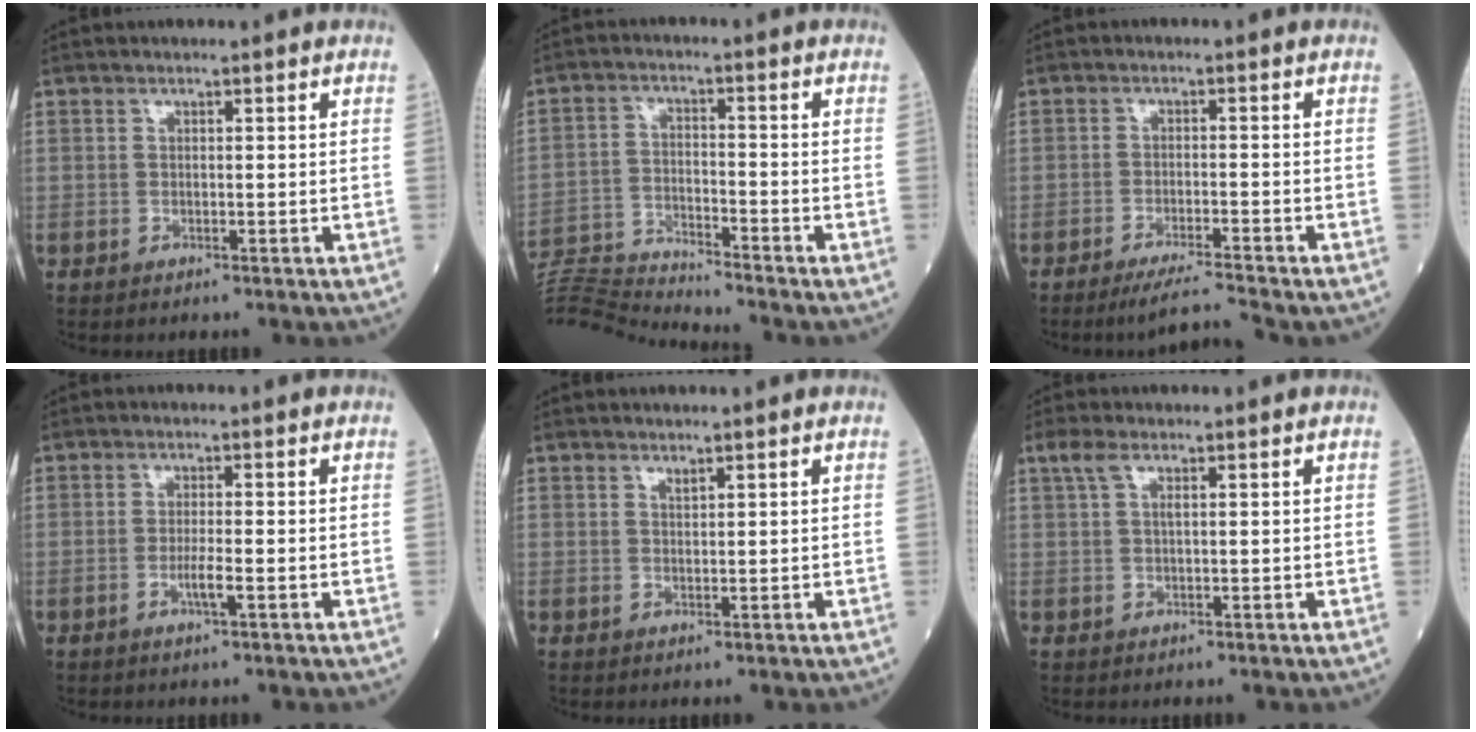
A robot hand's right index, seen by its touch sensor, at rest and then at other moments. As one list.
[{"total": 10.3, "force": [-10.1, -2.4, 0.4], "torque": [-0.012, 0.007, -0.191]}, {"total": 5.2, "force": [-4.6, -0.9, 2.3], "torque": [-0.037, -0.019, -0.079]}, {"total": 2.3, "force": [-0.9, -0.1, 2.1], "torque": [-0.042, -0.002, -0.017]}, {"total": 0.6, "force": [0.5, 0.0, 0.3], "torque": [-0.008, -0.004, 0.011]}, {"total": 2.8, "force": [1.3, 1.0, 2.2], "torque": [-0.056, 0.027, 0.031]}]